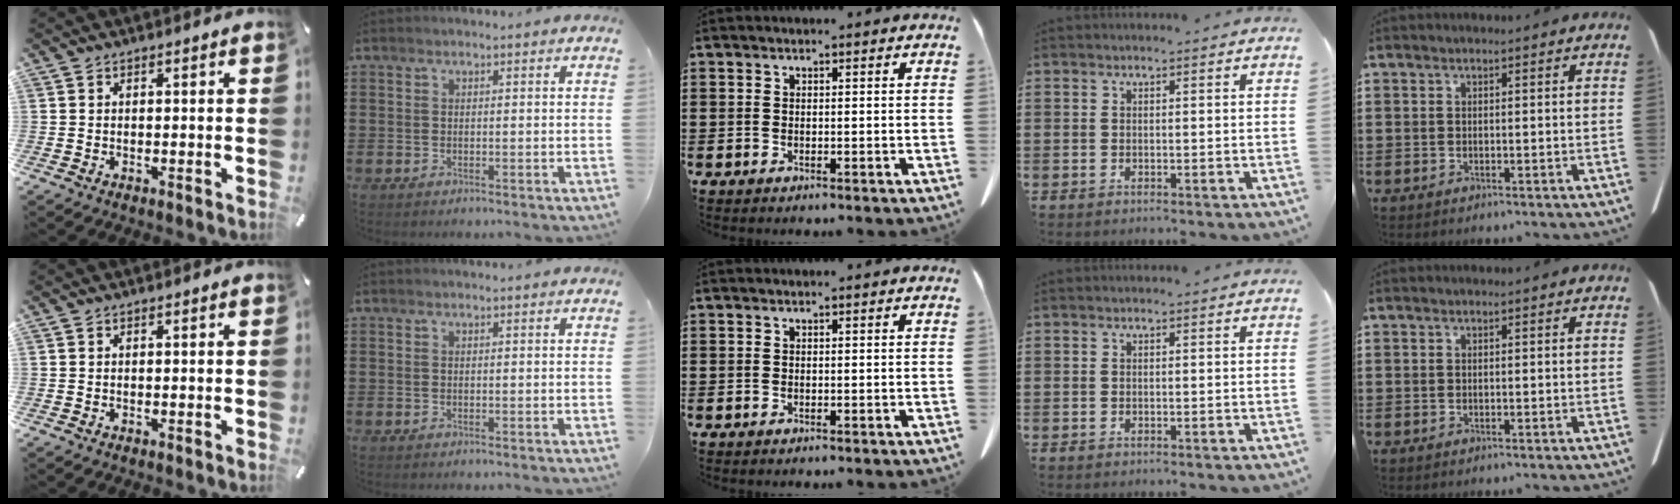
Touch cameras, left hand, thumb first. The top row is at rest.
{}